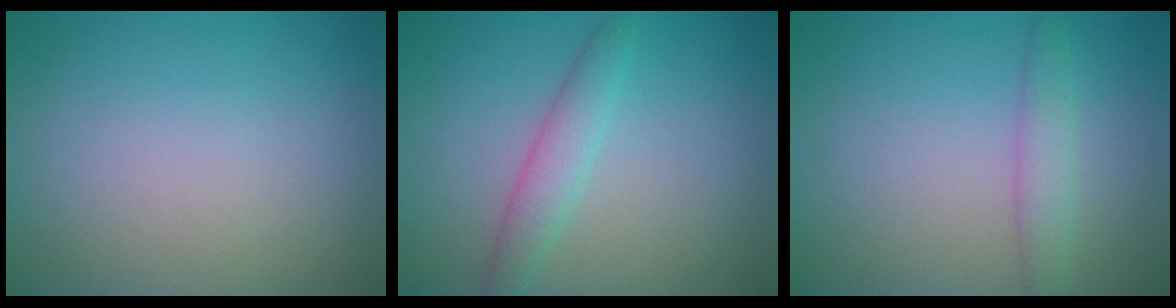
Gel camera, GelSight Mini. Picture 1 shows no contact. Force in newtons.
{"total": 2.5, "press": 2.5, "slide": 0.0}
{"total": 2.2, "press": 2.2, "slide": 0.1}